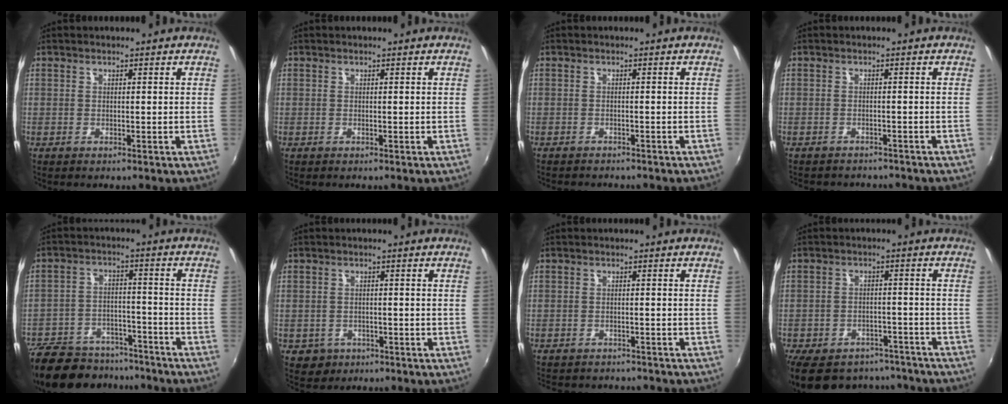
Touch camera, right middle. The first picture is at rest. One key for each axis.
{"total": 0.0}
{"total": 3.7, "fx": -3.4, "fy": 0.9, "fz": 1.1, "tx": -0.030, "ty": -0.011, "tz": -0.048}
{"total": 5.9, "fx": -5.3, "fy": 1.8, "fz": 1.6, "tx": -0.043, "ty": -0.020, "tz": -0.077}
{"total": 21.1, "fx": -17.0, "fy": 9.4, "fz": 8.2, "tx": -0.198, "ty": 0.002, "tz": -0.246}
{"total": 4.1, "fx": -1.7, "fy": 3.6, "fz": 1.1, "tx": -0.033, "ty": -0.002, "tz": -0.019}
{"total": 7.1, "fx": -6.5, "fy": 2.2, "fz": 2.0, "tx": -0.054, "ty": -0.019, "tz": -0.093}
{"total": 18.9, "fx": -15.0, "fy": 9.0, "fz": 7.1, "tx": -0.168, "ty": 0.011, "tz": -0.197}